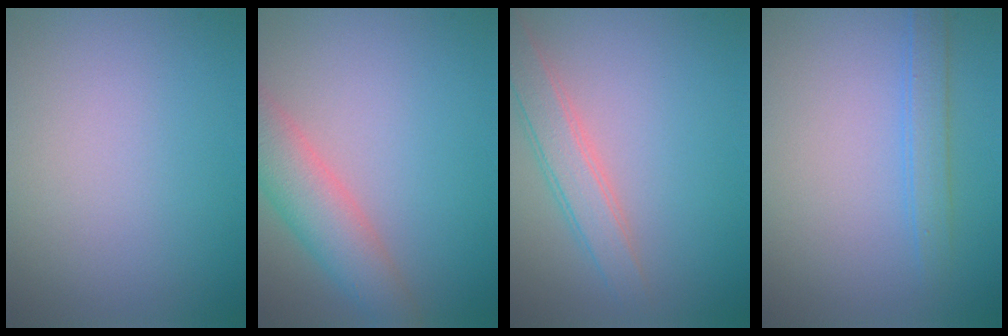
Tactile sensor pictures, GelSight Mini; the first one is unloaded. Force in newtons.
{"total": 5.2, "press": 5.2, "slide": 0.2}
{"total": 3.2, "press": 3.2, "slide": 0.1}
{"total": 1.9, "press": 1.9, "slide": 0.1}